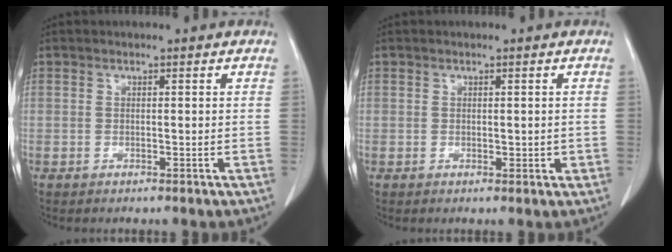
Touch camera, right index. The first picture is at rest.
{"total": 1.3, "force": [0.0, 0.9, 1.0], "torque": [-0.009, -0.001, 0.002]}